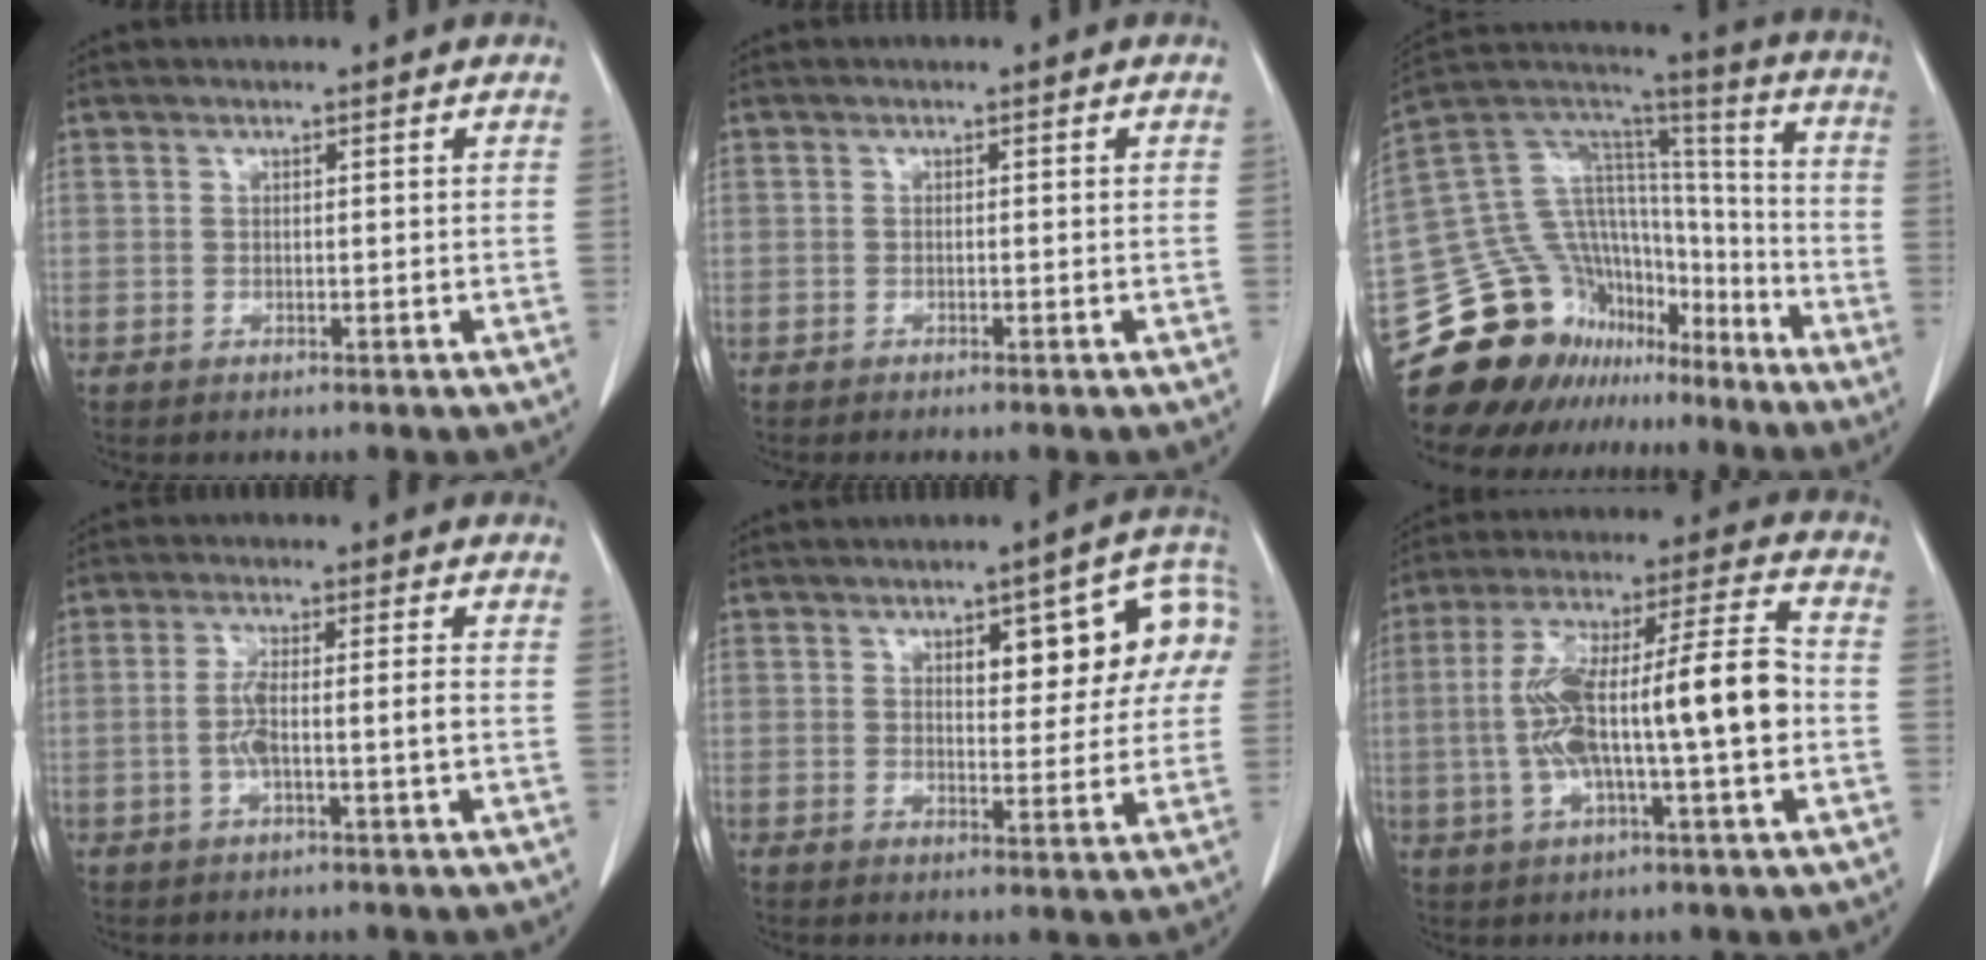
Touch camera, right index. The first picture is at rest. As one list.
[{"total": 0.9, "force": [-0.7, -0.1, 0.5], "torque": [-0.009, 0.000, -0.009]}, {"total": 23.9, "force": [-18.5, 12.9, 7.7], "torque": [-0.179, 0.060, -0.302]}, {"total": 5.0, "force": [-1.1, 0.4, 4.9], "torque": [-0.101, 0.009, -0.018]}, {"total": 11.9, "force": [3.4, 4.5, 10.5], "torque": [-0.124, 0.035, 0.043]}, {"total": 17.0, "force": [-1.8, 2.3, 16.7], "torque": [-0.302, 0.029, -0.030]}]